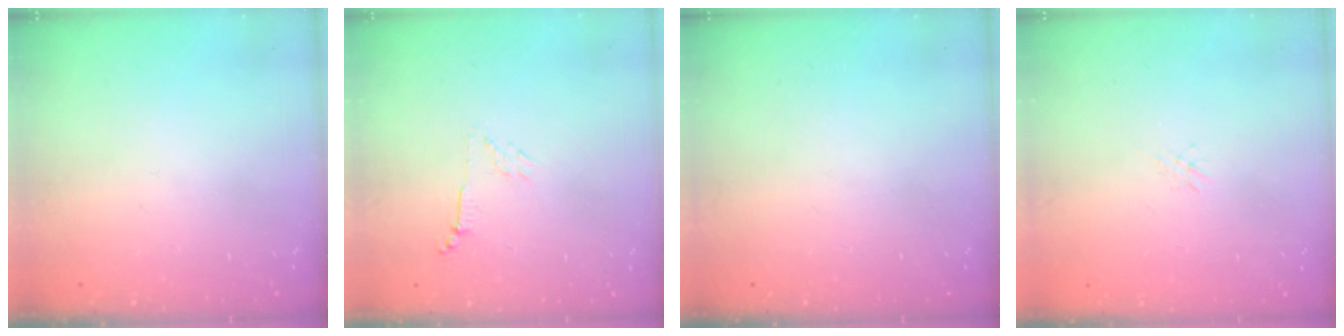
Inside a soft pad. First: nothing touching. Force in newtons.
{"total": 4.0, "press": 4.0, "slide": 0.6}
{"total": 0.0}
{"total": 1.2, "press": 1.1, "slide": 0.3}